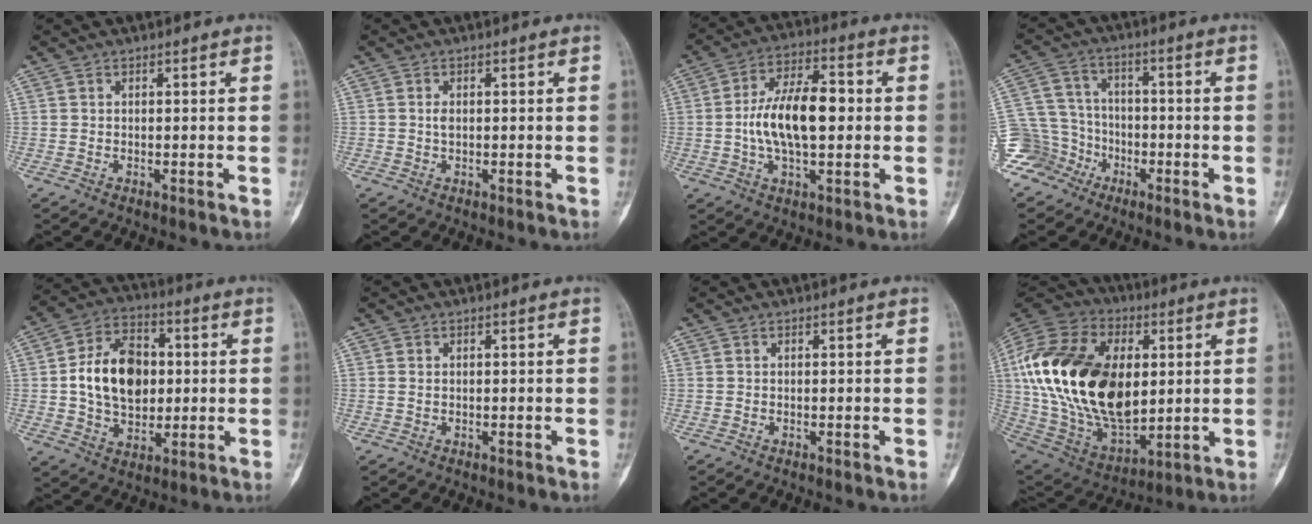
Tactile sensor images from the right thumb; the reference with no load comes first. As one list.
[{"total": 1.2, "force": [0.1, 0.8, 0.8], "torque": [-0.013, 0.002, 0.002]}, {"total": 14.0, "force": [-0.1, 6.8, 12.3], "torque": [-0.212, 0.021, -0.006]}, {"total": 11.2, "force": [-6.1, 9.2, 2.1], "torque": [-0.031, 0.051, -0.115]}, {"total": 15.4, "force": [1.1, 10.8, 10.9], "torque": [-0.158, 0.013, 0.018]}, {"total": 0.8, "force": [0.2, 0.6, 0.6], "torque": [-0.014, 0.003, 0.007]}, {"total": 0.0}, {"total": 32.7, "force": [3.6, 20.2, 25.6], "torque": [-0.496, -0.008, 0.076]}]